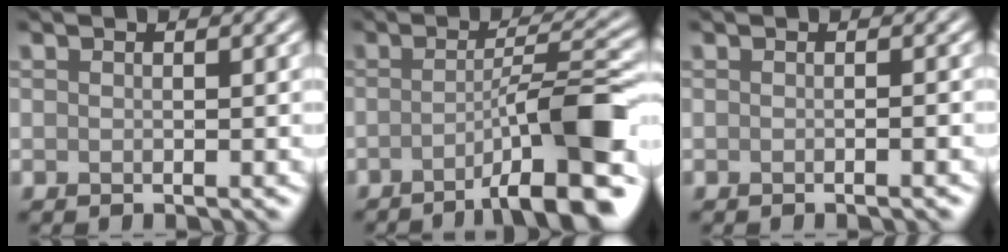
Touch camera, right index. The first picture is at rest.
{"total": 9.2, "force": [-4.3, 1.4, 8.0], "torque": [-0.096, 0.018, -0.073]}
{"total": 0.8, "force": [-0.3, 0.1, 0.8], "torque": [-0.007, 0.000, -0.007]}